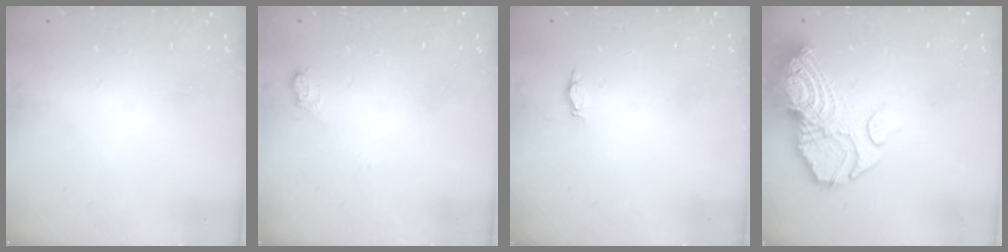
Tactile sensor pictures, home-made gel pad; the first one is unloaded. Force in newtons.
{"total": 4.9, "press": 4.8, "slide": 0.6}
{"total": 4.0, "press": 3.7, "slide": 1.6}
{"total": 15.0, "press": 14.9, "slide": 1.6}